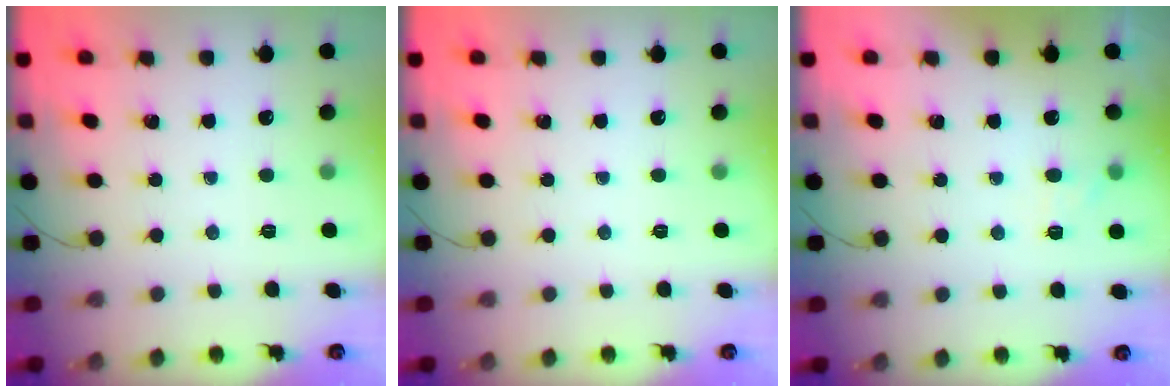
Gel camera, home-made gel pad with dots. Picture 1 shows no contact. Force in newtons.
{"total": 0.0}
{"total": 6.3, "press": 6.1, "slide": 1.5}